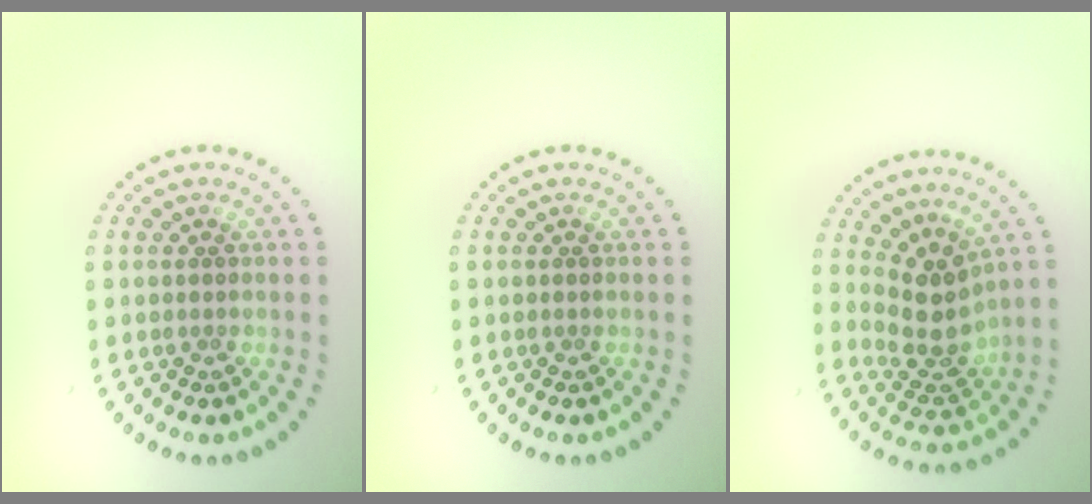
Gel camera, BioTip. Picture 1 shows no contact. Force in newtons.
{"total": 0.0}
{"total": 3.9, "press": 3.3, "slide": 2.1}